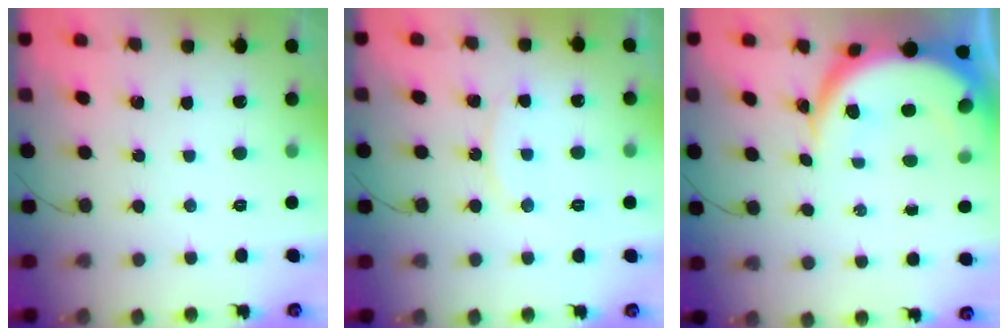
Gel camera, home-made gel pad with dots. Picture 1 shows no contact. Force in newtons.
{"total": 8.8, "press": 8.8, "slide": 0.6}
{"total": 9.3, "press": 9.3, "slide": 0.7}